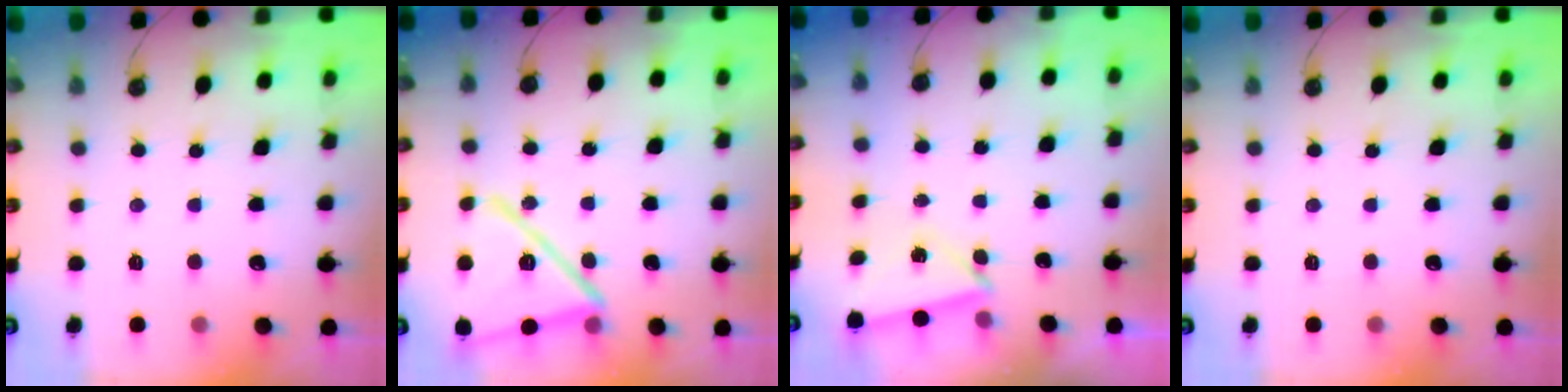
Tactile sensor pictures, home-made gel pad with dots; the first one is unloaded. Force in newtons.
{"total": 19.0, "press": 18.9, "slide": 1.2}
{"total": 2.5, "press": 1.9, "slide": 1.6}
{"total": 0.0}